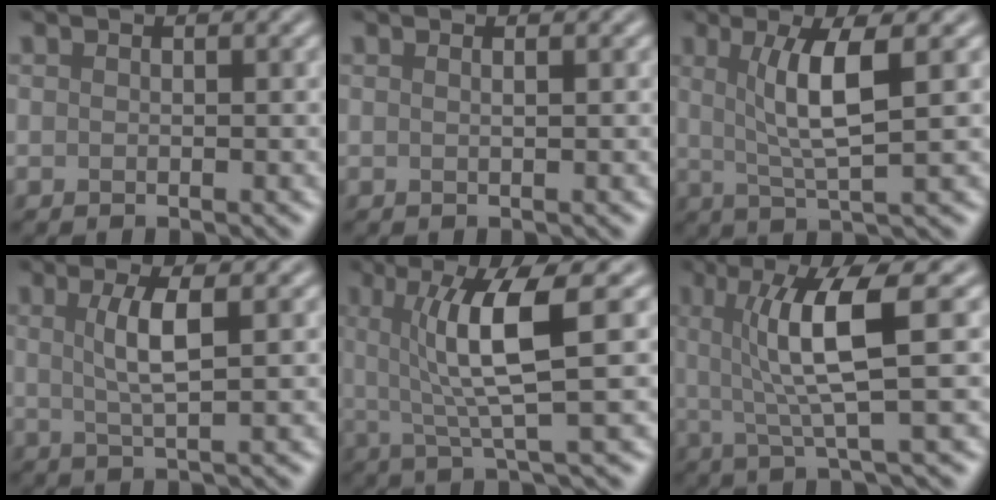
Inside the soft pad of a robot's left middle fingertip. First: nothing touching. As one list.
[{"total": 0.8, "force": [0.3, 0.4, 0.6], "torque": [-0.002, 0.000, -0.004]}, {"total": 5.2, "force": [1.2, 1.0, 4.9], "torque": [-0.089, 0.002, 0.025]}, {"total": 3.4, "force": [0.7, 0.7, 3.2], "torque": [-0.062, 0.000, 0.014]}, {"total": 6.8, "force": [1.2, 1.1, 6.6], "torque": [-0.116, 0.003, 0.023]}, {"total": 6.5, "force": [1.1, 1.1, 6.3], "torque": [-0.116, 0.002, 0.021]}]